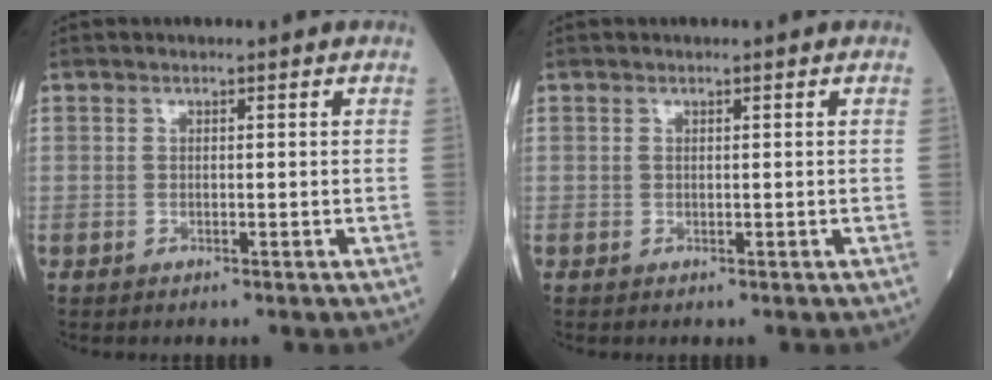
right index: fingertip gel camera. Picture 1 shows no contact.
{"total": 0.0}